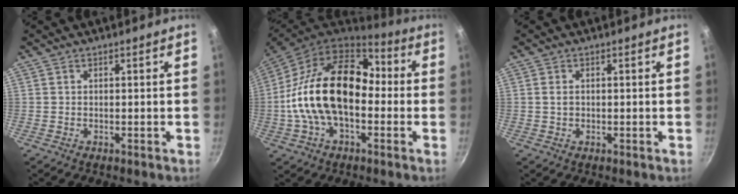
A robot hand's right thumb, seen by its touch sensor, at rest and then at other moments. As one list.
[{"total": 22.7, "force": [-1.1, 14.3, 17.6], "torque": [-0.289, 0.045, -0.033]}, {"total": 1.3, "force": [0.0, 1.0, 0.8], "torque": [-0.014, 0.004, 0.000]}]